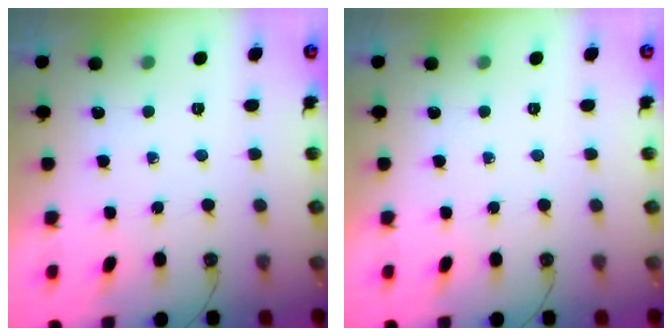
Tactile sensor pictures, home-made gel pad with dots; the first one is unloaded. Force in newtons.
{"total": 0.0}